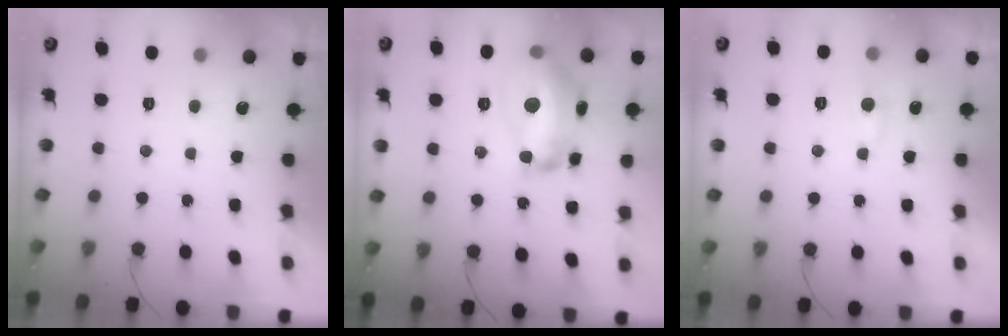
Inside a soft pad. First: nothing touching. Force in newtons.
{"total": 18.8, "press": 18.8, "slide": 1.1}
{"total": 3.8, "press": 3.8, "slide": 0.5}